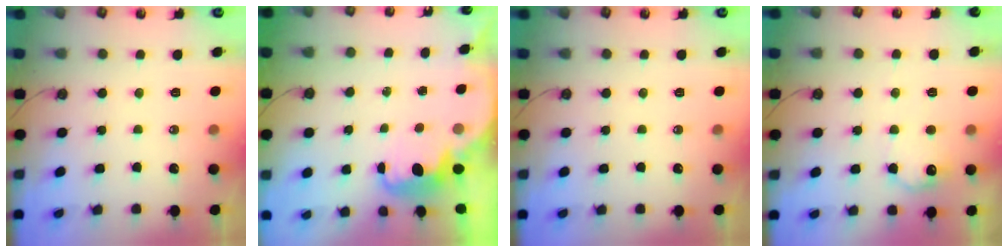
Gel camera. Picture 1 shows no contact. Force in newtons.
{"total": 2.6, "press": 2.6, "slide": 0.6}
{"total": 0.0}
{"total": 9.6, "press": 9.6, "slide": 0.6}